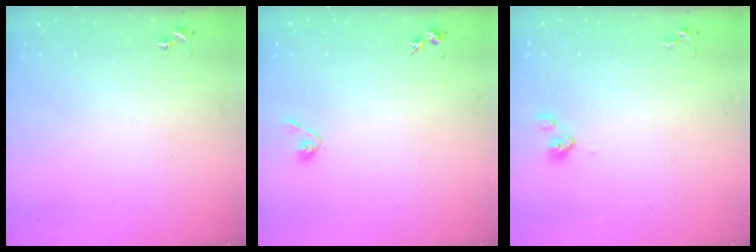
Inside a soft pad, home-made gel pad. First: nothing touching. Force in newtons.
{"total": 3.8, "press": 3.8, "slide": 0.3}
{"total": 4.1, "press": 3.8, "slide": 1.5}